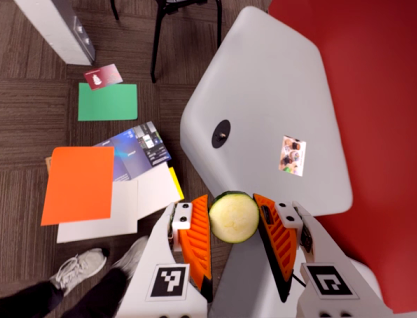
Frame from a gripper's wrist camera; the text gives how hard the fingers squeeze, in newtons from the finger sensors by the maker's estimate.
{"total": 10.0, "left": 10.6, "right": 9.5}